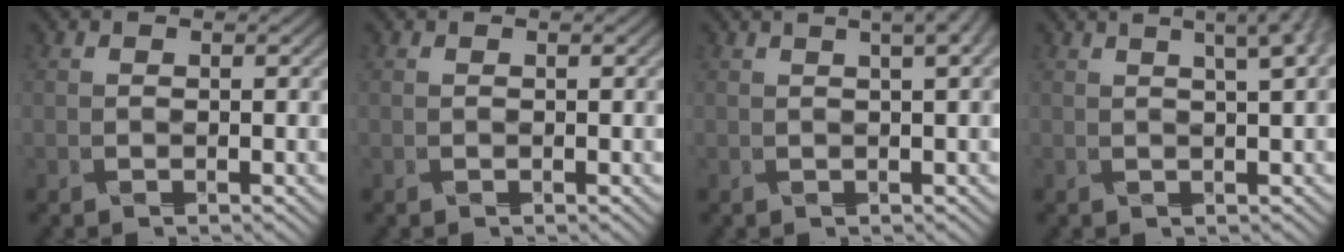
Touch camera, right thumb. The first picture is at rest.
{"total": 0.0}
{"total": 4.2, "force": [1.7, 1.2, 3.7], "torque": [-0.065, 0.012, 0.032]}
{"total": 5.2, "force": [2.3, 1.0, 4.5], "torque": [-0.066, 0.016, 0.036]}